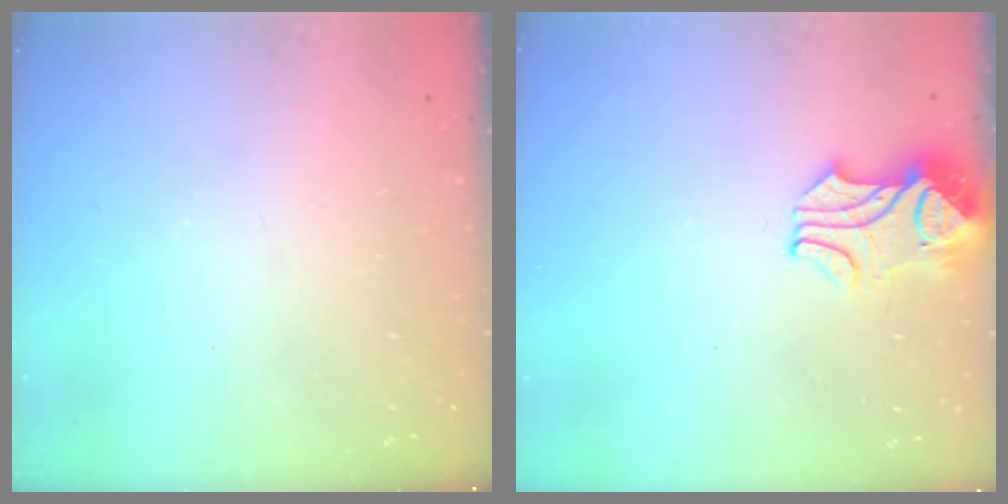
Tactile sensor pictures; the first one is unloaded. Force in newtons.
{"total": 2.3, "press": 2.1, "slide": 1.0}